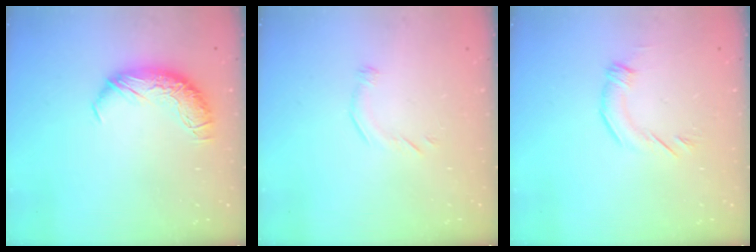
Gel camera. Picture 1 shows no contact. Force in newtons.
{"total": 5.0, "press": 4.9, "slide": 1.0}
{"total": 2.7, "press": 2.4, "slide": 1.1}